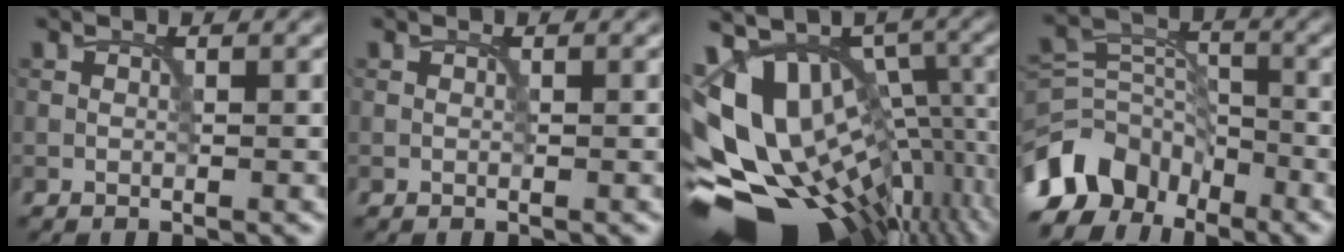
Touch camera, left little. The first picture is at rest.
{"total": 0.0}
{"total": 16.9, "force": [-5.0, 11.1, 11.7], "torque": [-0.165, 0.010, -0.033]}
{"total": 8.8, "force": [-5.6, 5.3, 4.0], "torque": [-0.074, 0.001, -0.123]}